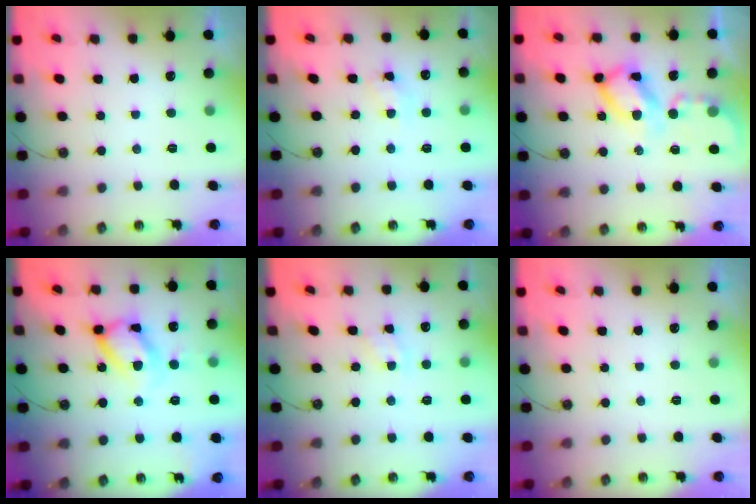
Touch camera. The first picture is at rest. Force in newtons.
{"total": 5.4, "press": 5.4, "slide": 0.5}
{"total": 12.4, "press": 12.3, "slide": 1.2}
{"total": 14.8, "press": 14.7, "slide": 1.3}
{"total": 2.8, "press": 2.8, "slide": 0.4}
{"total": 0.0}